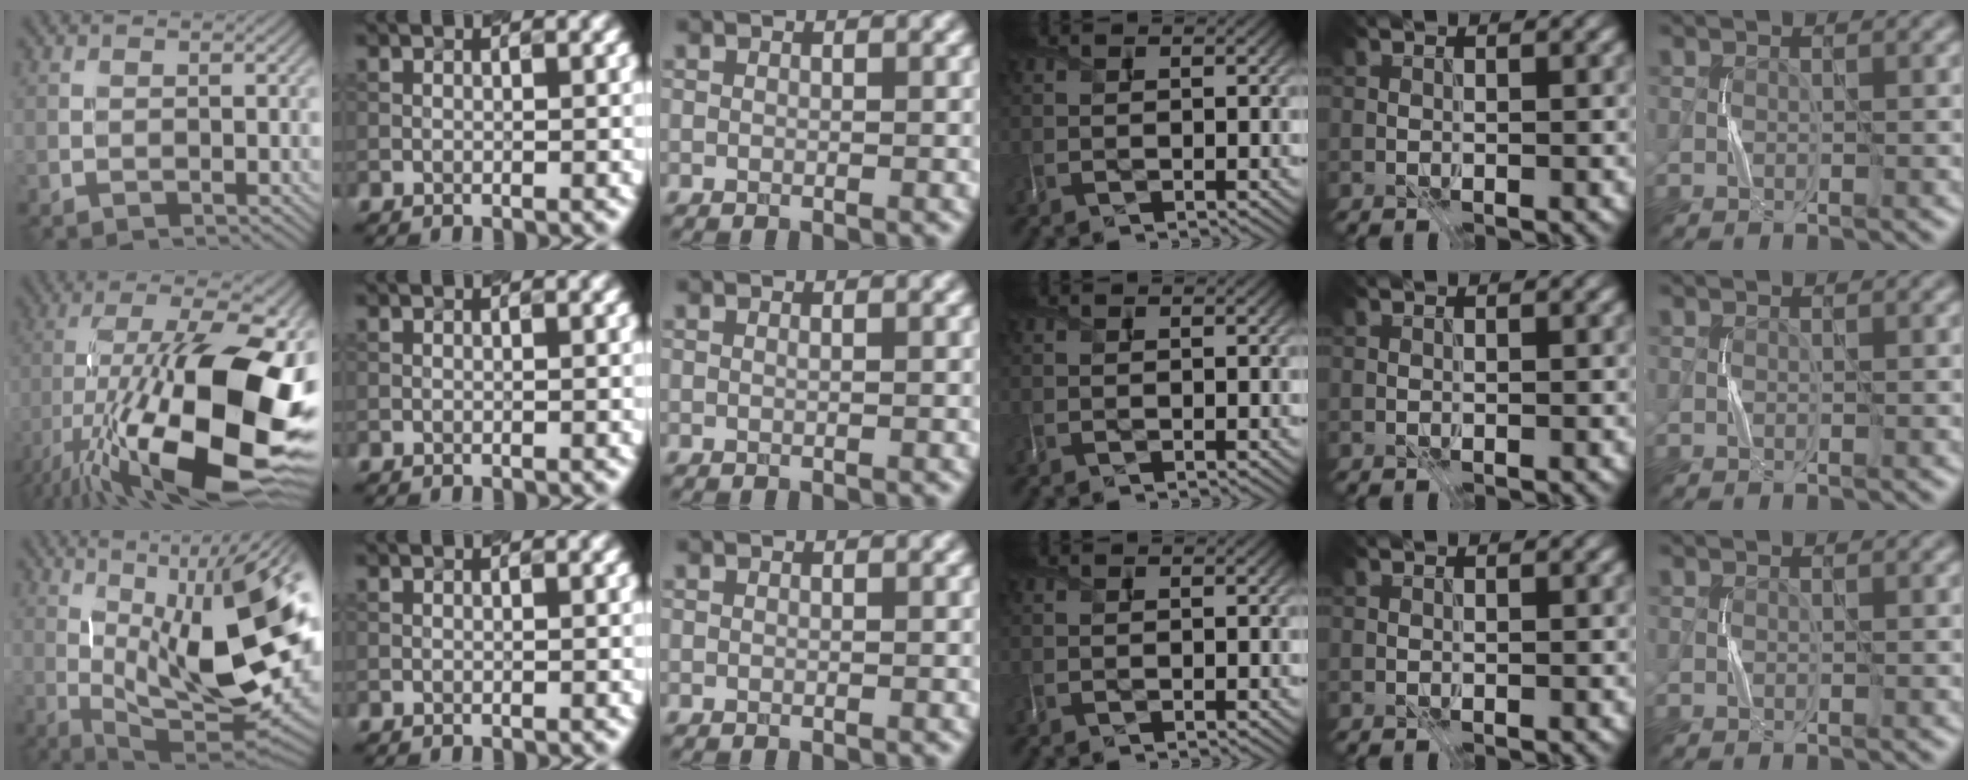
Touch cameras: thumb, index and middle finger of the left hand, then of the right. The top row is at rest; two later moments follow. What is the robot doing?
{"motion": "press", "object": "grip strengthener"}